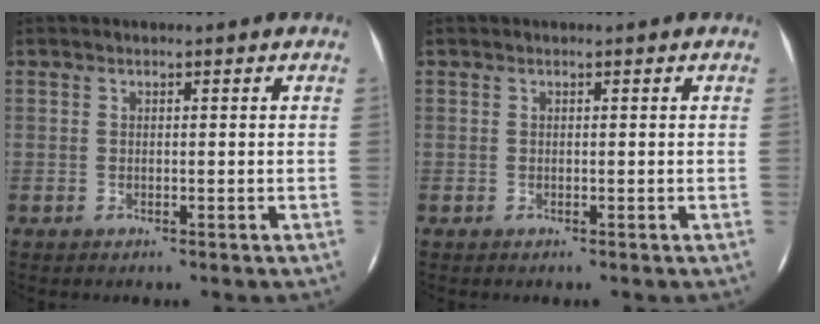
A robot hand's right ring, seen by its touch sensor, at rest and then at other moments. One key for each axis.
{"total": 0.0}